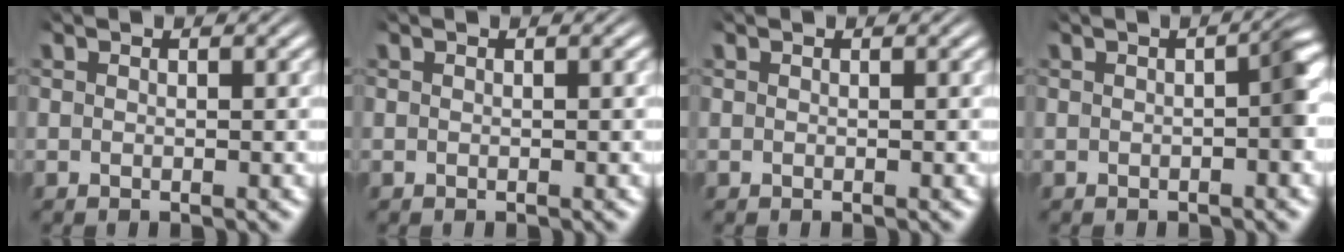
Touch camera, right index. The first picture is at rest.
{"total": 0.0}
{"total": 0.0}
{"total": 2.4, "force": [-0.2, 0.5, 2.4], "torque": [-0.025, 0.012, -0.008]}